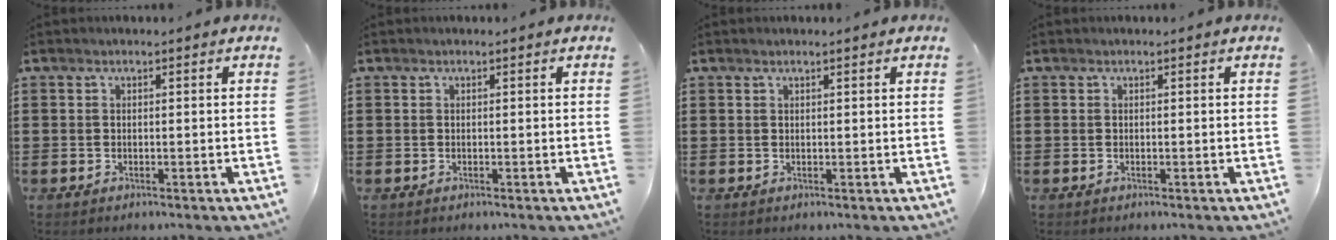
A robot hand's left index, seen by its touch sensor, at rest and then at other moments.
{"total": 0.0}
{"total": 0.7, "force": [0.5, 0.0, 0.5], "torque": [-0.009, 0.001, 0.009]}
{"total": 0.0}